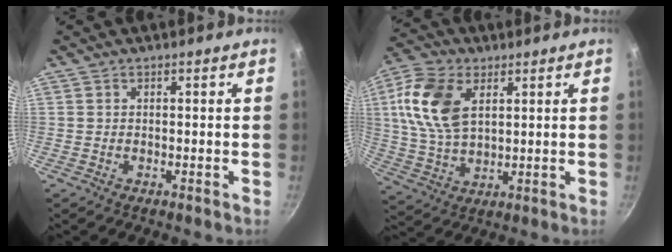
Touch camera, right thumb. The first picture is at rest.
{"total": 14.0, "force": [4.2, 8.4, 10.4], "torque": [-0.192, -0.008, 0.081]}